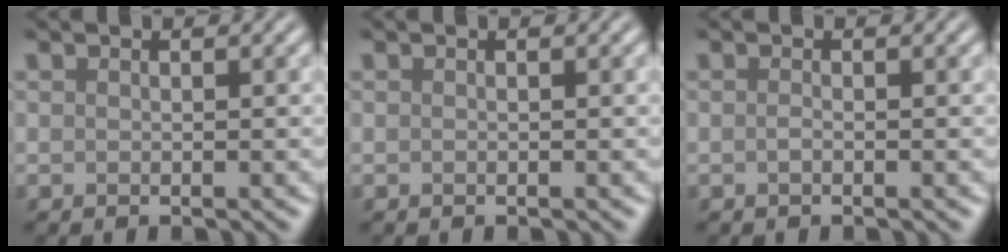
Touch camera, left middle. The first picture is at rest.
{"total": 0.0}
{"total": 0.5, "force": [-0.3, 0.2, 0.4], "torque": [-0.011, 0.000, -0.005]}